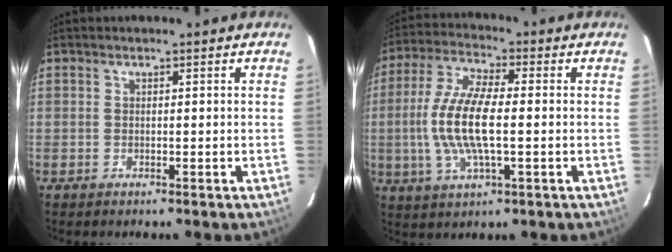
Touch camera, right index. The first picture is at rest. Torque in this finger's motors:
{"motor_torque": [1.78, -0.36, 1.04, 0.21]}